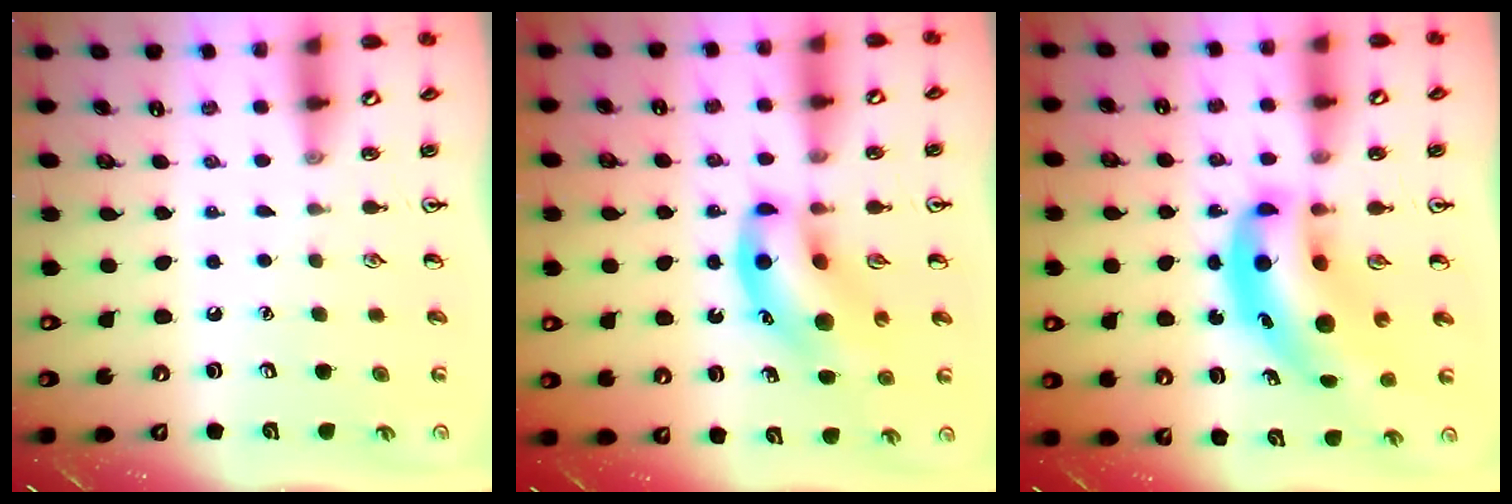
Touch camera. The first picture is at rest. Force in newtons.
{"total": 11.7, "press": 11.2, "slide": 3.2}
{"total": 13.3, "press": 12.8, "slide": 3.9}